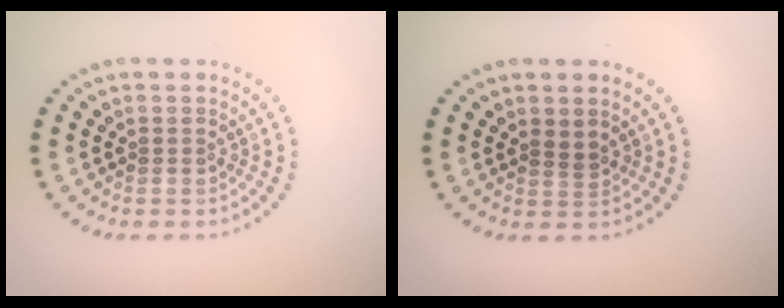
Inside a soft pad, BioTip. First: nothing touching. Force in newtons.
{"total": 1.2, "press": 1.0, "slide": 0.7}